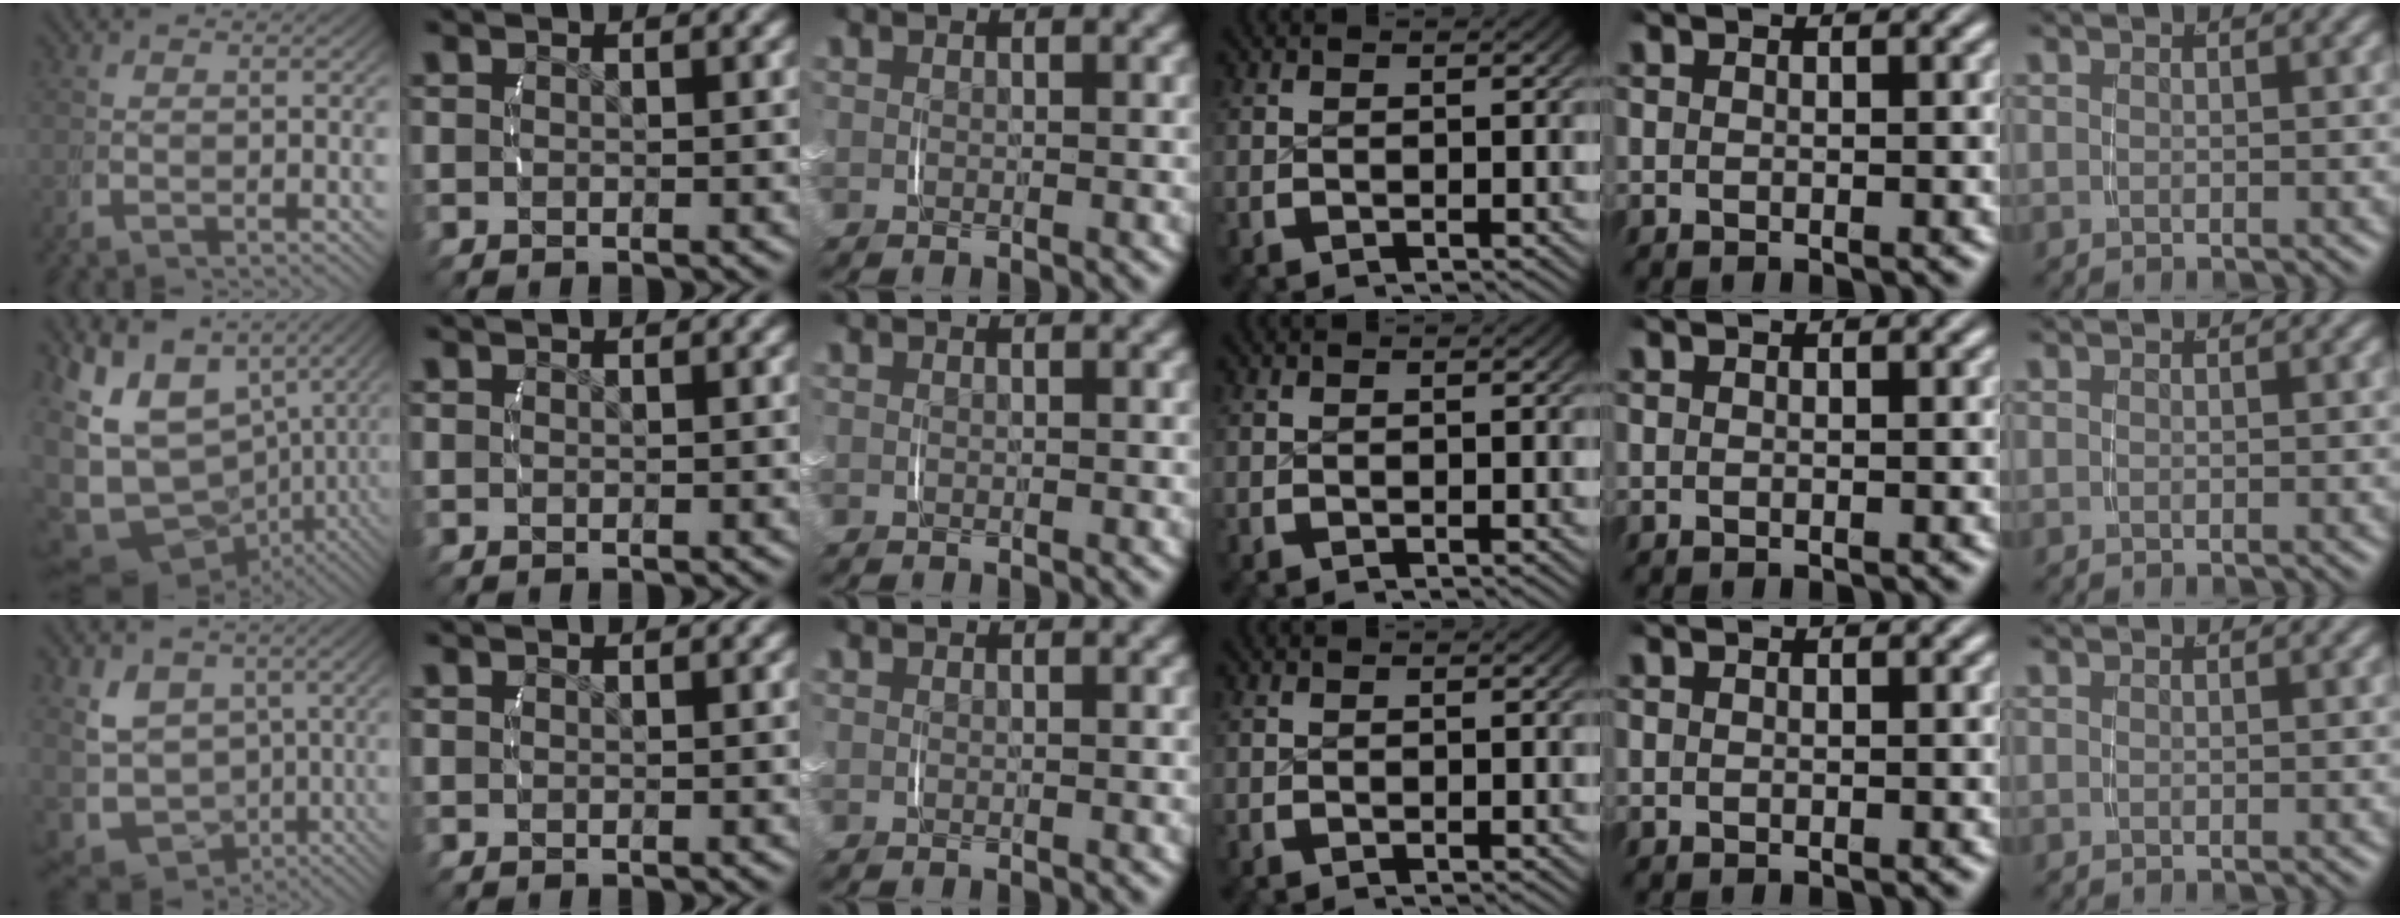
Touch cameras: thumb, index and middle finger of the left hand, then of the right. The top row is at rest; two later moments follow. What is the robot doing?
{"motion": "lift_and_place", "object": "backpack"}